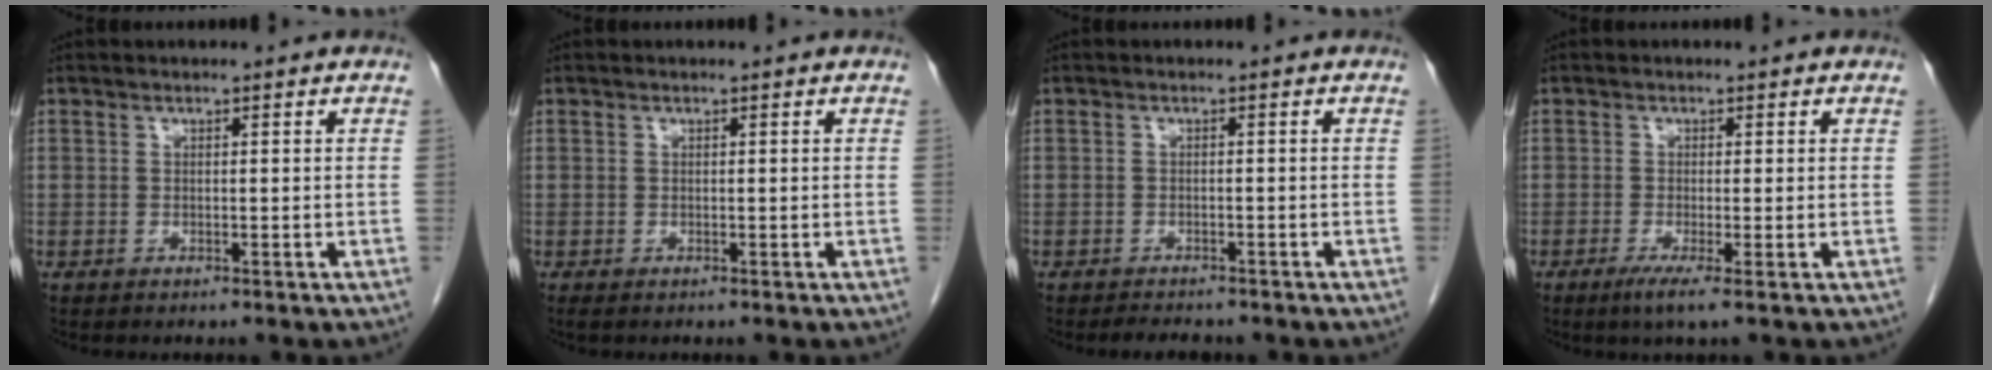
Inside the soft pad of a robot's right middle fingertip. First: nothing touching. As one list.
[{"total": 0.6, "force": [-0.5, 0.2, 0.3], "torque": [-0.003, -0.001, -0.008]}, {"total": 3.1, "force": [-2.7, 1.5, 0.5], "torque": [-0.012, 0.001, -0.034]}, {"total": 2.7, "force": [-1.4, -0.3, 2.3], "torque": [-0.041, -0.009, -0.028]}]